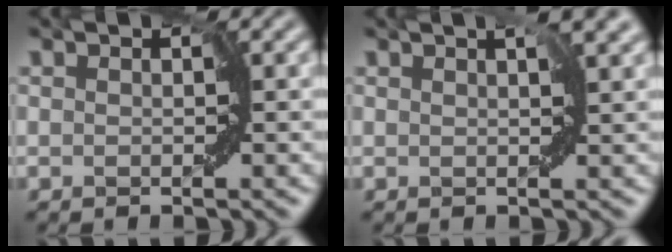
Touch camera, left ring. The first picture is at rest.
{"total": 2.7, "force": [1.3, 0.8, 2.2], "torque": [-0.033, 0.005, 0.022]}